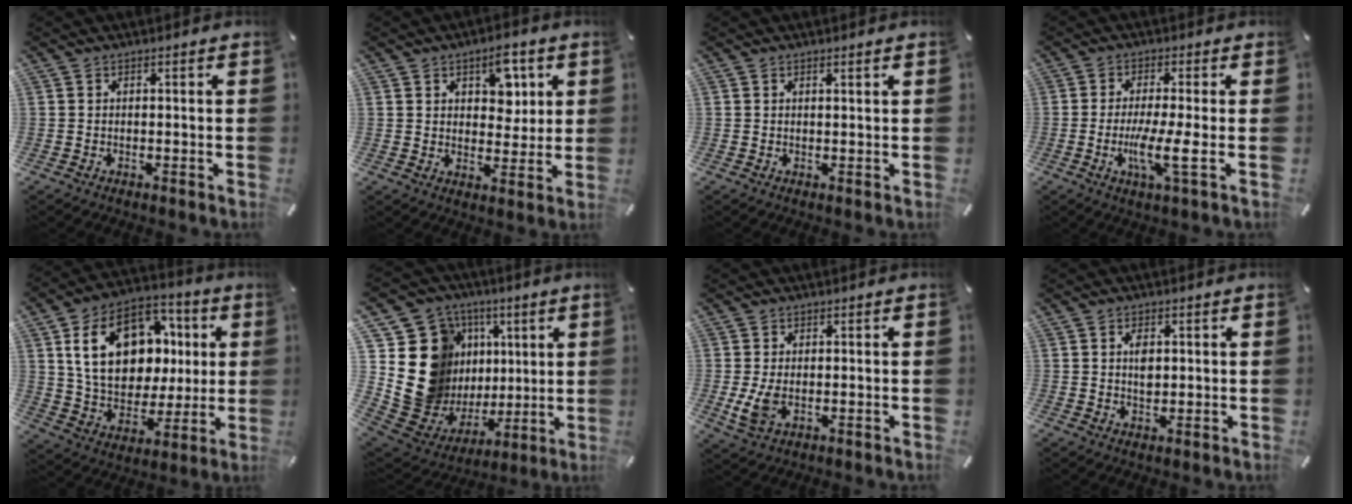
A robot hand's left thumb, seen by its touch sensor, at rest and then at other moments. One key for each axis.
{"total": 8.5, "fx": 3.9, "fy": 5.7, "fz": 5.0, "tx": -0.055, "ty": -0.008, "tz": 0.064}
{"total": 0.8, "fx": 0.6, "fy": -0.1, "fz": 0.5, "tx": -0.009, "ty": -0.002, "tz": 0.011}
{"total": 8.4, "fx": -1.7, "fy": 0.9, "fz": 8.2, "tx": -0.171, "ty": -0.023, "tz": -0.036}
{"total": 20.4, "fx": 5.1, "fy": 15.2, "fz": 12.6, "tx": -0.224, "ty": -0.002, "tz": 0.097}
{"total": 19.0, "fx": 3.9, "fy": 17.5, "fz": 6.3, "tx": -0.094, "ty": -0.049, "tz": 0.115}
{"total": 4.6, "fx": -0.4, "fy": 2.8, "fz": 3.6, "tx": -0.083, "ty": -0.002, "tz": -0.007}
{"total": 3.2, "fx": 0.6, "fy": 1.8, "fz": 2.5, "tx": -0.039, "ty": -0.001, "tz": 0.006}